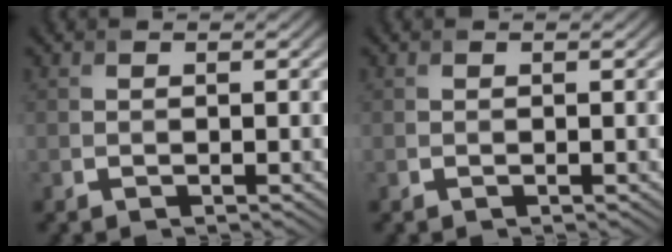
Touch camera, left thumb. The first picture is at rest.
{"total": 0.0}